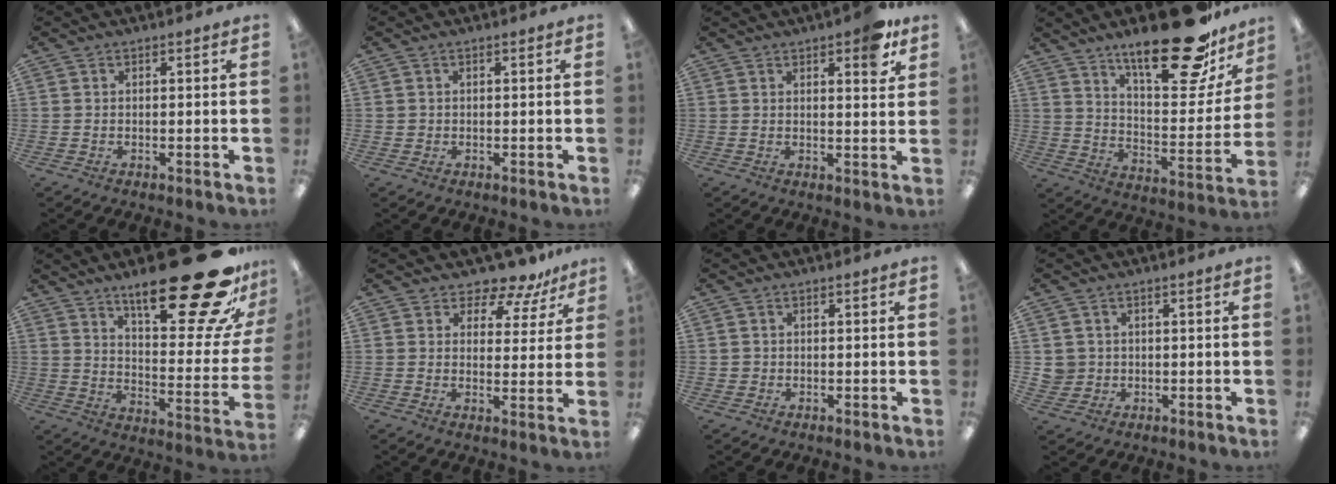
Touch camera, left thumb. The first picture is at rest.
{"total": 0.8, "force": [0.0, 0.8, -0.2], "torque": [0.005, 0.003, -0.001]}
{"total": 6.3, "force": [4.2, 1.9, 4.4], "torque": [-0.050, -0.020, 0.063]}
{"total": 25.1, "force": [18.3, 8.4, 14.9], "torque": [-0.205, -0.124, 0.298]}
{"total": 30.8, "force": [19.5, 9.5, 21.9], "torque": [-0.290, -0.136, 0.315]}
{"total": 7.1, "force": [6.3, 2.7, 1.7], "torque": [-0.022, -0.051, 0.112]}
{"total": 1.0, "force": [-0.1, 1.0, -0.2], "torque": [0.004, 0.004, -0.003]}
{"total": 3.3, "force": [0.5, 3.3, -0.2], "torque": [-0.007, 0.006, 0.010]}